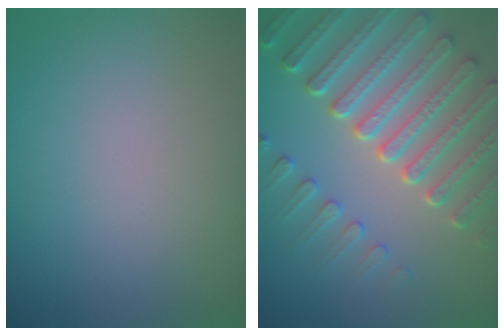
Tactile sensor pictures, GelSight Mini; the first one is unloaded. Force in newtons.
{"total": 7.4, "press": 5.7, "slide": 4.7}